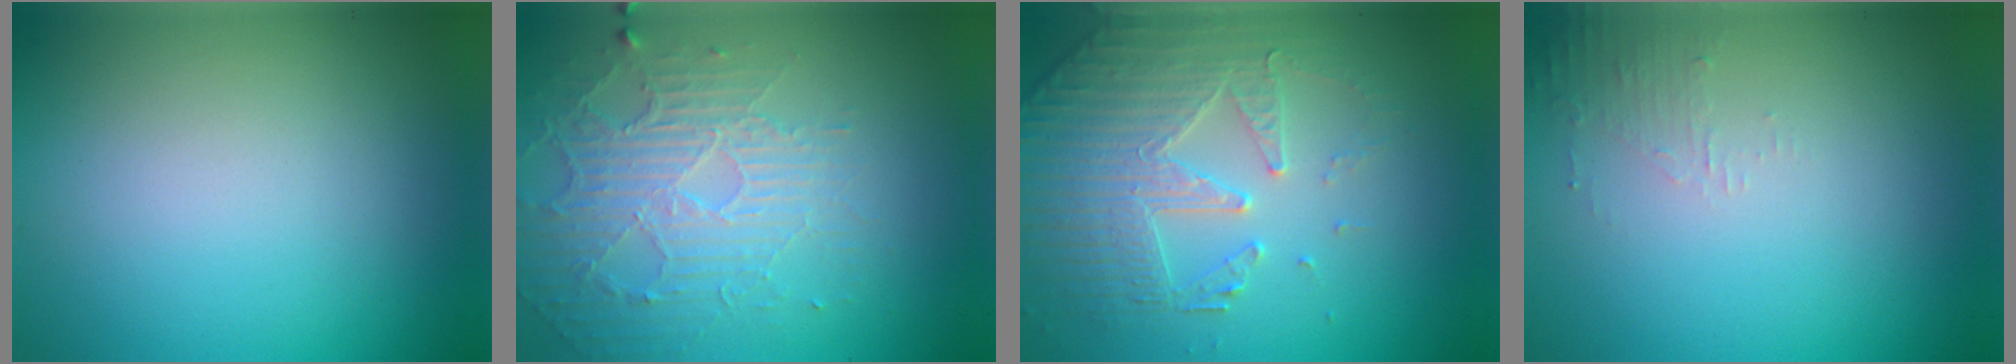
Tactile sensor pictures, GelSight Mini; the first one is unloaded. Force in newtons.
{"total": 5.0, "press": 3.2, "slide": 3.8}
{"total": 4.4, "press": 4.2, "slide": 1.4}
{"total": 1.3, "press": 1.2, "slide": 0.3}